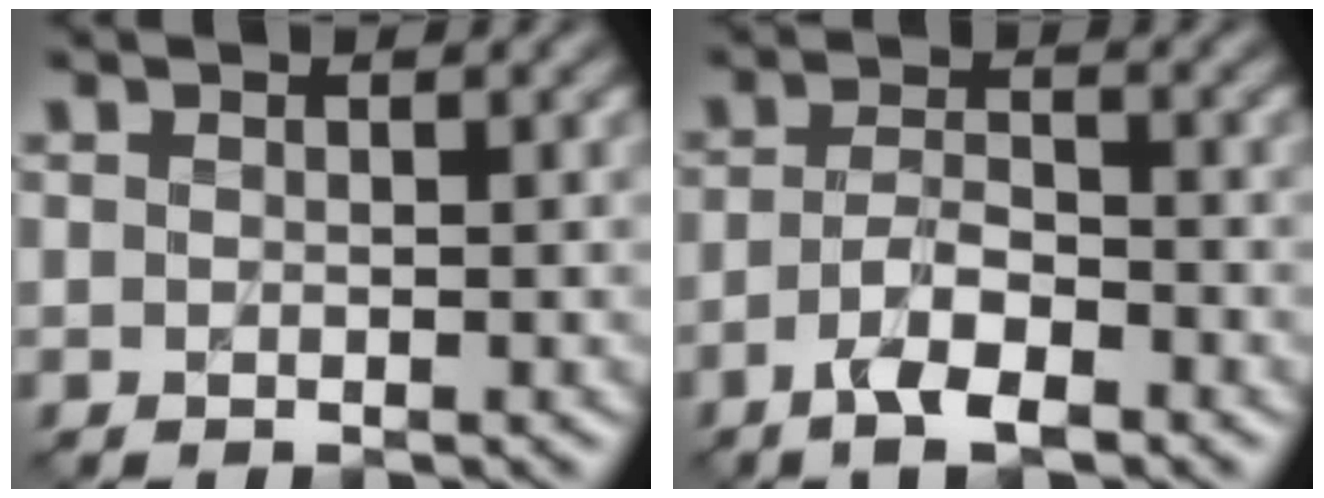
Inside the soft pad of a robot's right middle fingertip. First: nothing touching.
{"total": 4.1, "force": [-2.5, 1.4, 3.0], "torque": [-0.060, 0.002, -0.048]}